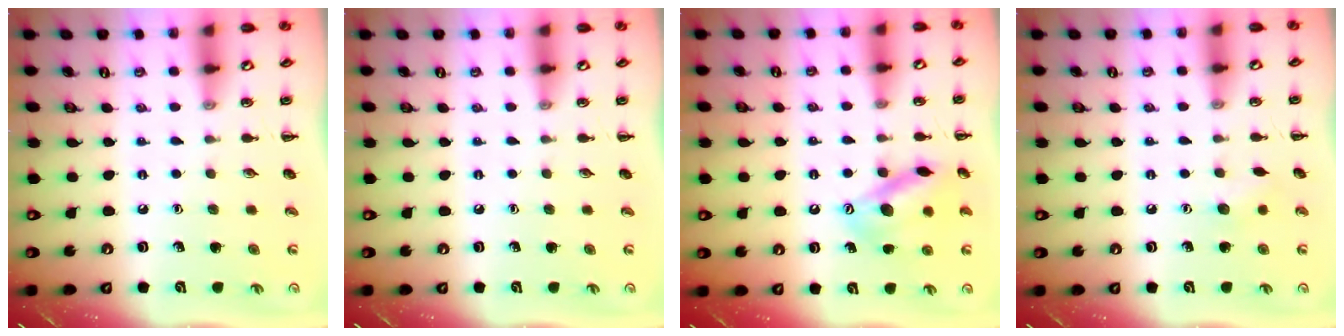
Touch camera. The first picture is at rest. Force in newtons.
{"total": 0.0}
{"total": 14.0, "press": 13.7, "slide": 3.0}
{"total": 5.1, "press": 5.0, "slide": 1.1}